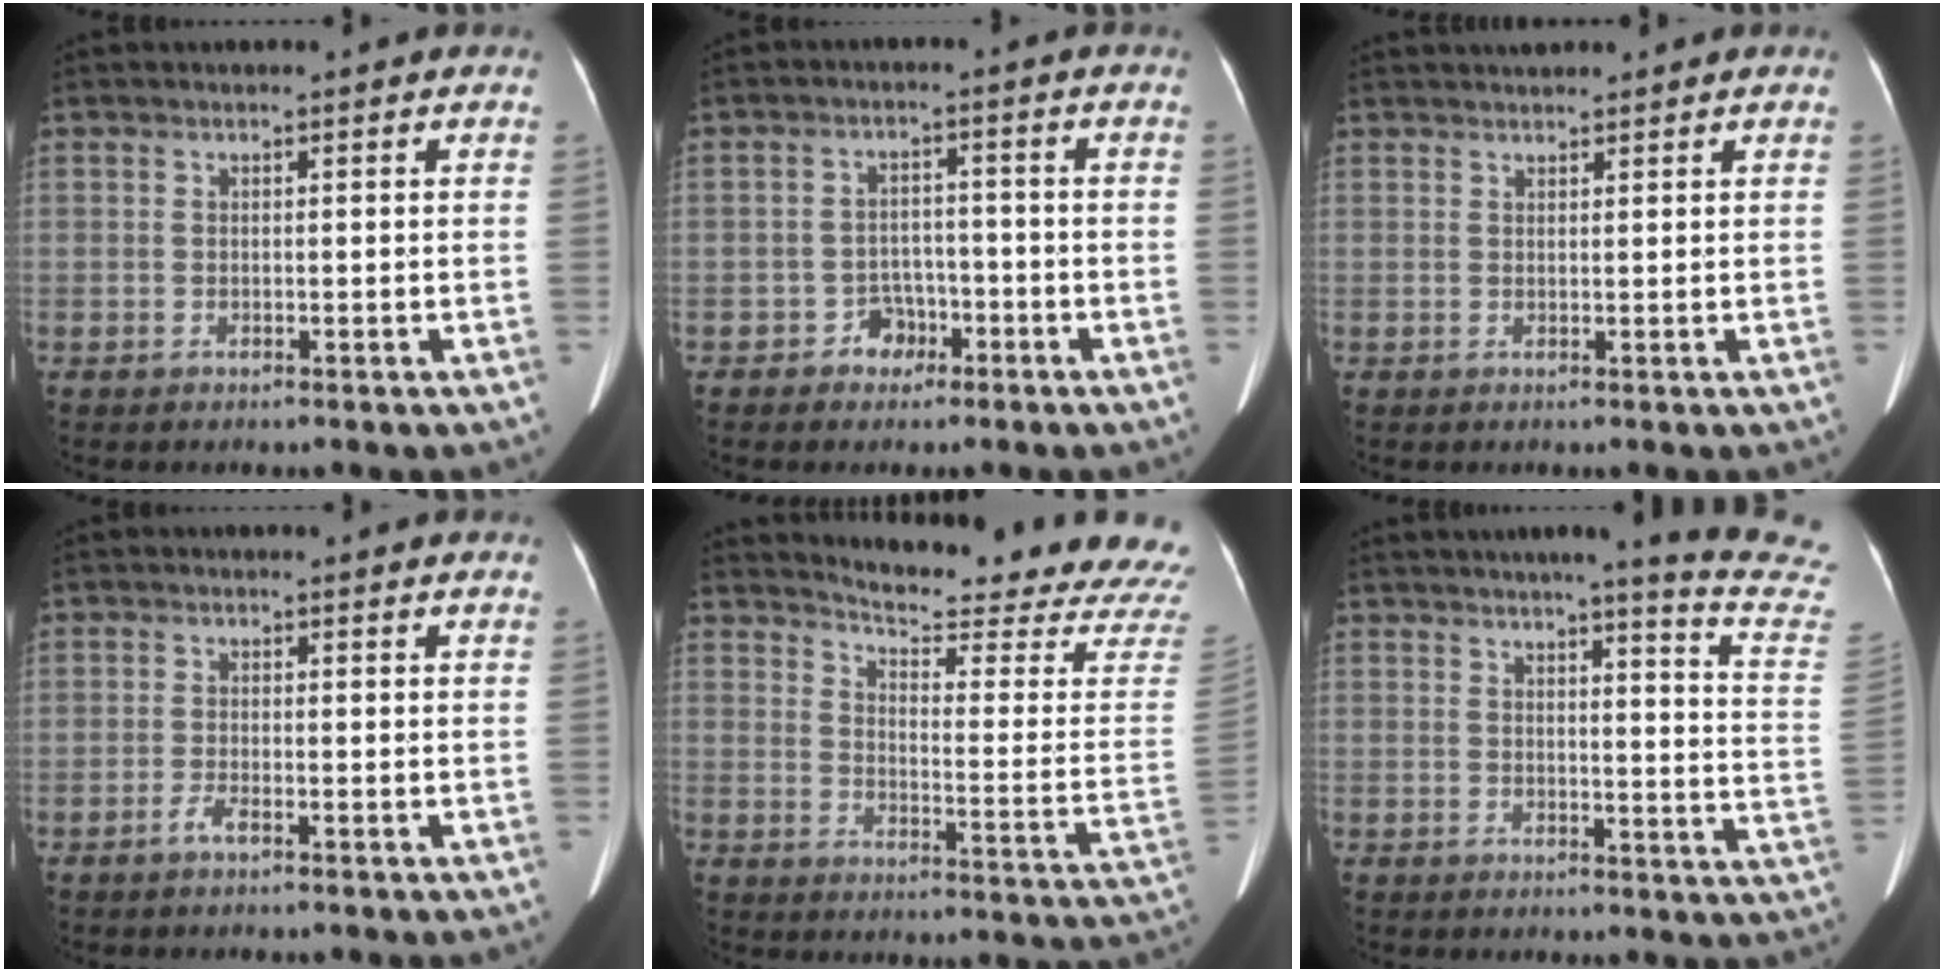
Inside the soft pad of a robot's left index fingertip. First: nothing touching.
{"total": 3.4, "force": [-2.0, 2.6, 1.0], "torque": [-0.012, 0.011, -0.031]}
{"total": 3.0, "force": [2.8, 0.4, 1.0], "torque": [-0.011, 0.029, 0.044]}
{"total": 1.4, "force": [-1.0, 0.1, 1.0], "torque": [-0.023, -0.001, -0.020]}
{"total": 22.2, "force": [21.2, -0.2, 6.4], "torque": [-0.098, -0.130, 0.250]}
{"total": 15.9, "force": [14.1, -1.2, 7.1], "torque": [-0.083, -0.093, 0.143]}